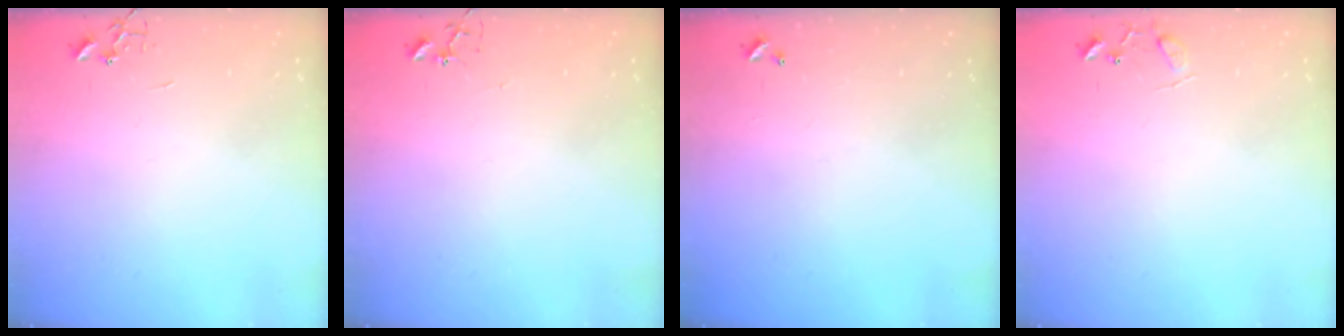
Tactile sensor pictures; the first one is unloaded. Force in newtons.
{"total": 3.9, "press": 3.9, "slide": 0.3}
{"total": 0.0}
{"total": 8.0, "press": 8.0, "slide": 0.5}